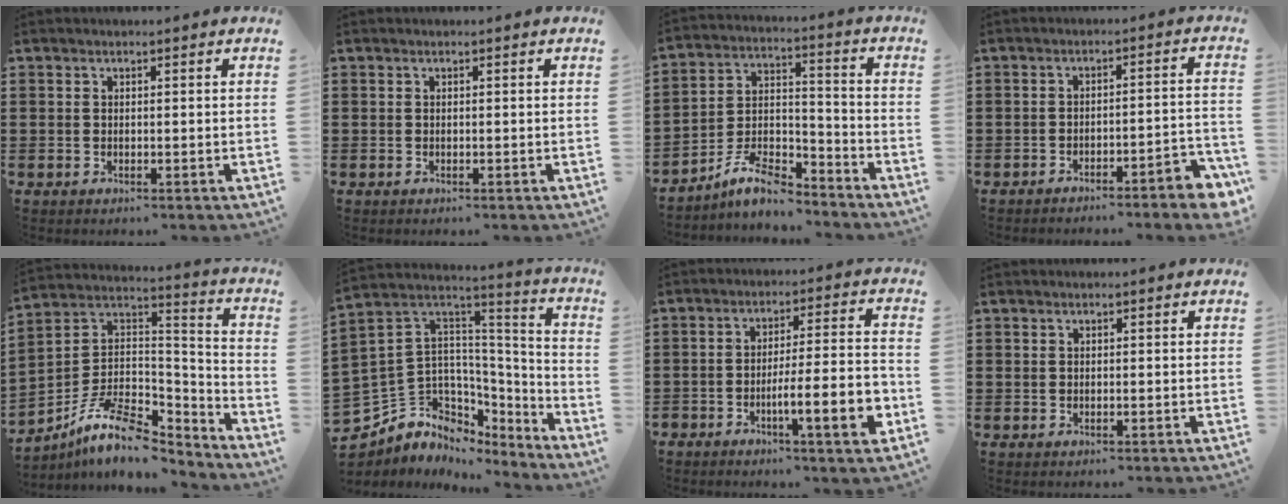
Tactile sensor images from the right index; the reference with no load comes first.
{"total": 0.0}
{"total": 9.0, "force": [-7.7, 2.5, 4.0], "torque": [-0.082, 0.019, -0.147]}
{"total": 3.7, "force": [-3.4, -0.1, 1.5], "torque": [-0.027, -0.006, -0.069]}
{"total": 10.9, "force": [-7.8, 4.3, 6.4], "torque": [-0.134, 0.014, -0.151]}
{"total": 7.5, "force": [-1.5, 7.3, 1.2], "torque": [-0.075, -0.025, -0.023]}
{"total": 9.0, "force": [-3.8, 1.4, 8.0], "torque": [-0.114, -0.006, -0.068]}
{"total": 0.0}